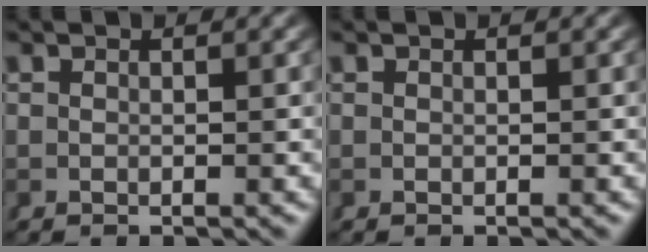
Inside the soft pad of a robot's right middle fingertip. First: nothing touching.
{"total": 0.0}